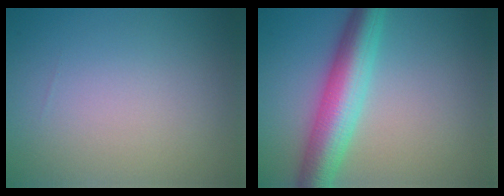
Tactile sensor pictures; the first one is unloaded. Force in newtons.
{"total": 6.7, "press": 6.7, "slide": 0.3}